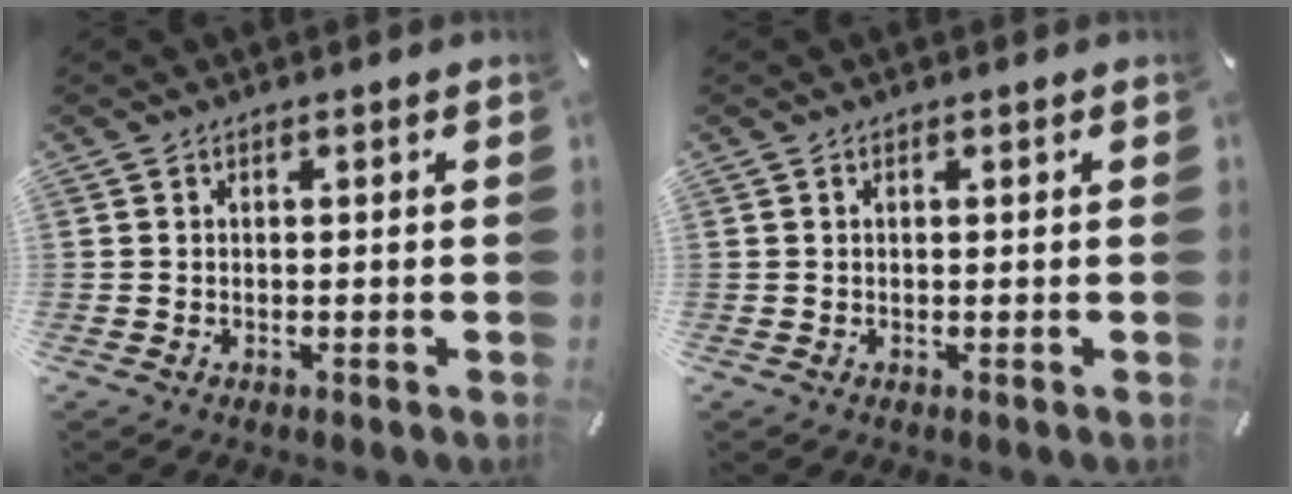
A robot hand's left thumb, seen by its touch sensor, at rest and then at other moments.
{"total": 0.0}